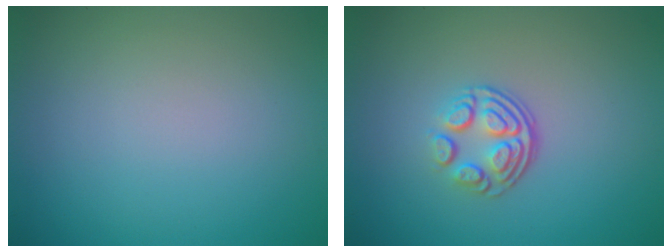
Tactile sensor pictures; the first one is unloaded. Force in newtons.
{"total": 3.6, "press": 2.5, "slide": 2.6}